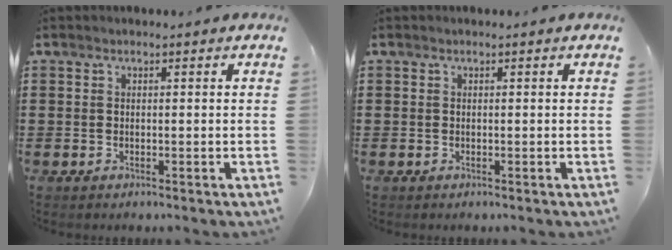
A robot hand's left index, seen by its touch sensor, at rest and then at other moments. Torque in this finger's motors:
{"motor_torque": [-0.01, 0.01, 0.00, 0.00]}